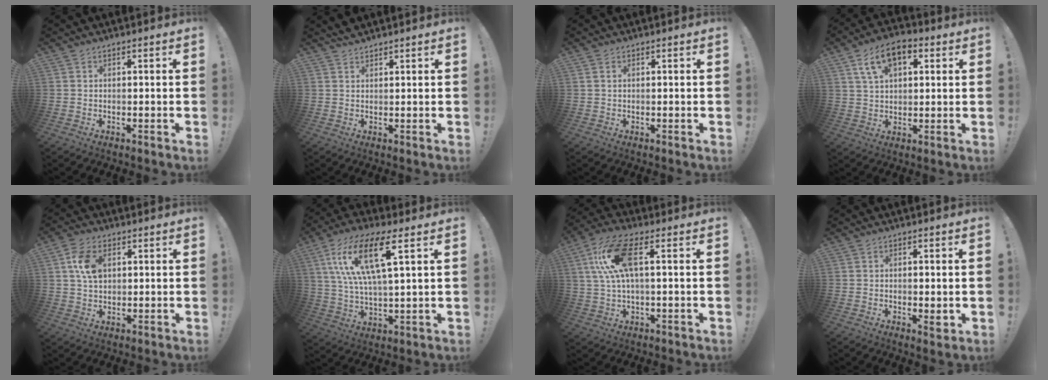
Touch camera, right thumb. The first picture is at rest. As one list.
[{"total": 2.1, "force": [2.1, 0.3, 0.3], "torque": [-0.006, -0.013, 0.040]}, {"total": 0.8, "force": [0.5, 0.5, 0.5], "torque": [-0.012, 0.001, 0.010]}, {"total": 11.0, "force": [4.8, 6.2, 7.7], "torque": [-0.121, 0.001, 0.090]}, {"total": 8.9, "force": [2.6, 5.8, 6.2], "torque": [-0.110, 0.002, 0.048]}, {"total": 17.0, "force": [7.7, 5.1, 14.3], "torque": [-0.279, -0.014, 0.120]}, {"total": 13.7, "force": [3.2, 5.4, 12.2], "torque": [-0.237, 0.002, 0.055]}, {"total": 2.4, "force": [-0.4, 0.9, 2.2], "torque": [-0.021, -0.002, -0.008]}]